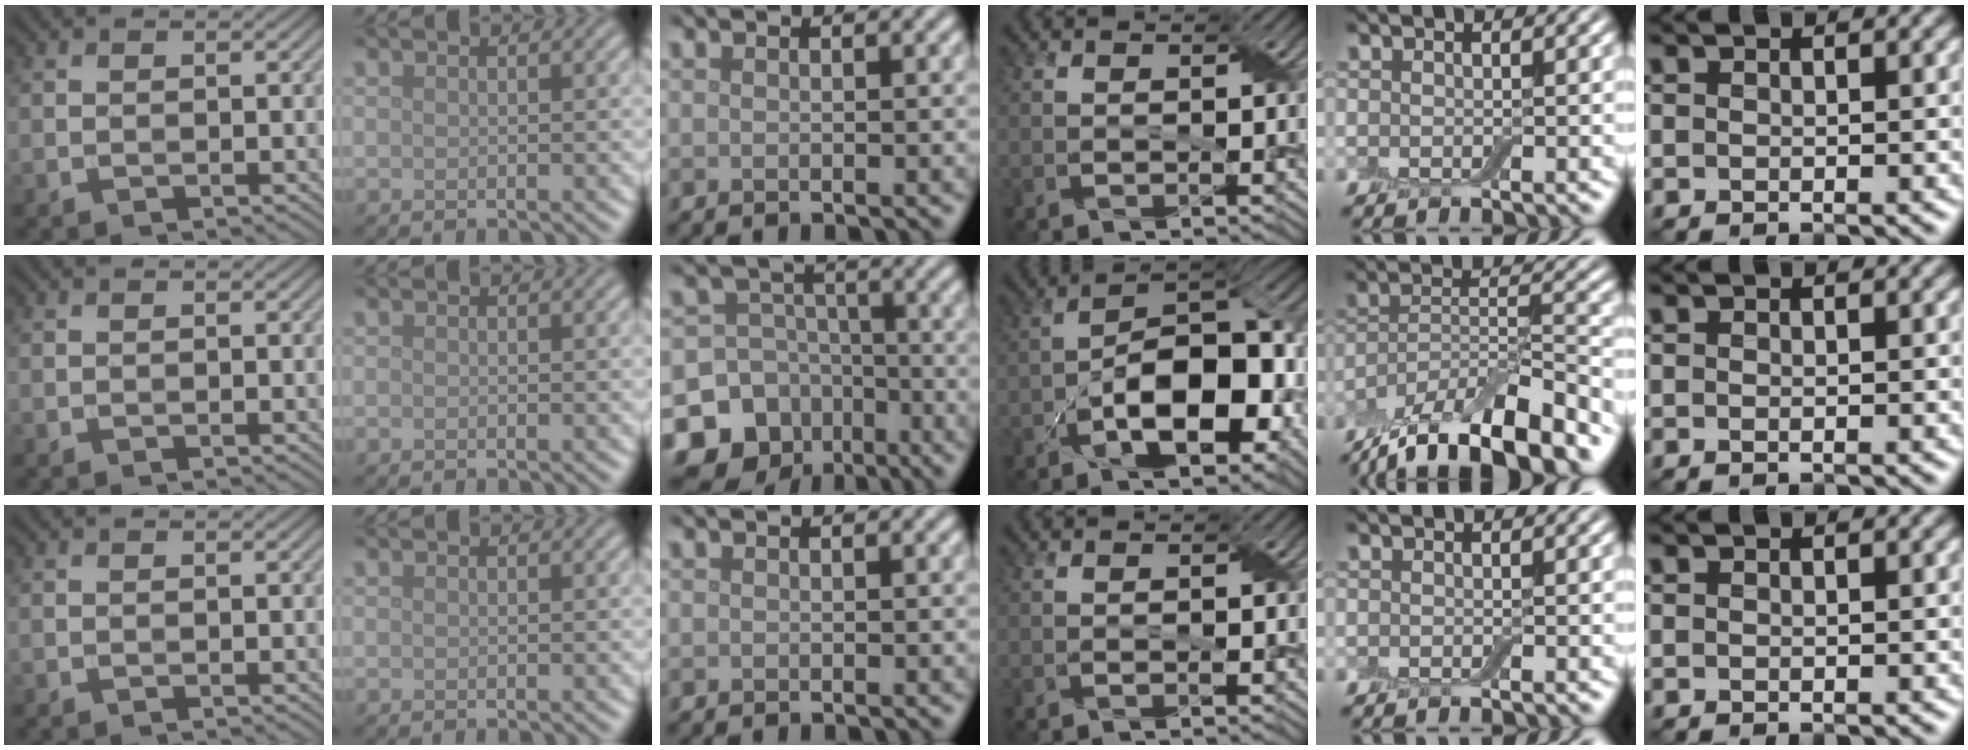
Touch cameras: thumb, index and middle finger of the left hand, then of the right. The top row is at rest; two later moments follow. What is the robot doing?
{"motion": "fold", "object": "cloth"}